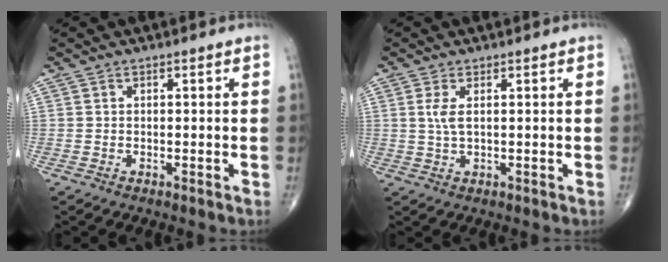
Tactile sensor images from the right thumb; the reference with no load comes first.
{"total": 2.8, "force": [0.7, 1.0, 2.6], "torque": [-0.064, 0.000, 0.017]}